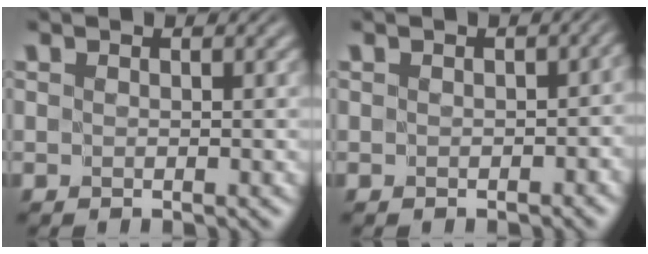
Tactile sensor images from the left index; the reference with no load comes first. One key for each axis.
{"total": 2.3, "fx": -0.6, "fy": 1.6, "fz": 1.5, "tx": 0.003, "ty": -0.001, "tz": 0.001}